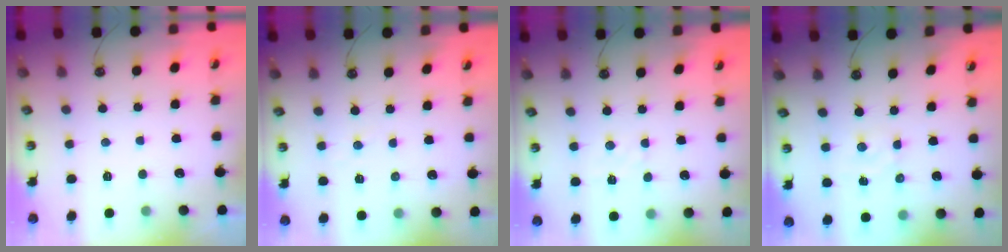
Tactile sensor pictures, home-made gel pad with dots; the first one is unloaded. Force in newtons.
{"total": 2.9, "press": 2.9, "slide": 0.3}
{"total": 3.1, "press": 3.1, "slide": 0.5}
{"total": 1.7, "press": 1.6, "slide": 0.3}